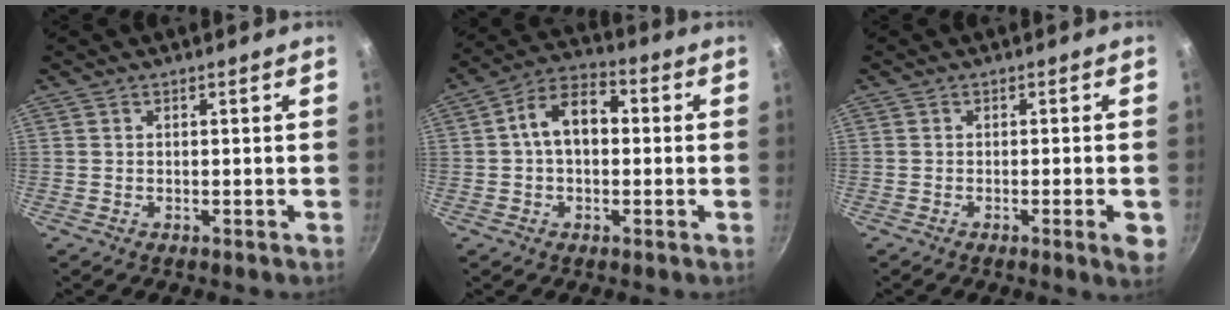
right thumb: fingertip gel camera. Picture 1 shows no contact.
{"total": 10.2, "force": [0.7, 6.7, 7.7], "torque": [-0.098, 0.033, -0.004]}
{"total": 4.1, "force": [-1.4, 0.5, 3.8], "torque": [-0.050, 0.000, -0.022]}